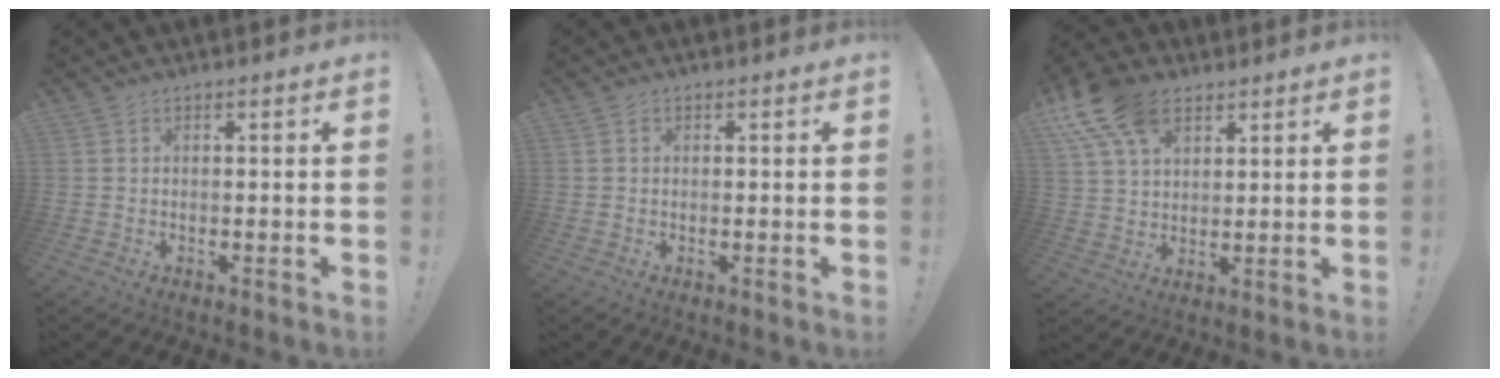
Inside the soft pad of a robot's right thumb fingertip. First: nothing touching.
{"total": 0.5, "force": [0.1, 0.5, 0.0], "torque": [-0.006, 0.004, 0.003]}
{"total": 14.3, "force": [8.0, 8.6, 8.1], "torque": [-0.150, -0.028, 0.152]}